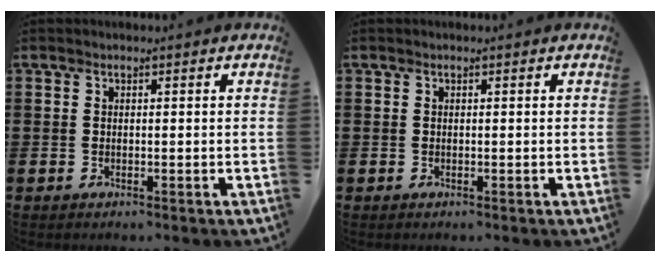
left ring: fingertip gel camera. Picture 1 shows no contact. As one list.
[{"total": 0.0}]